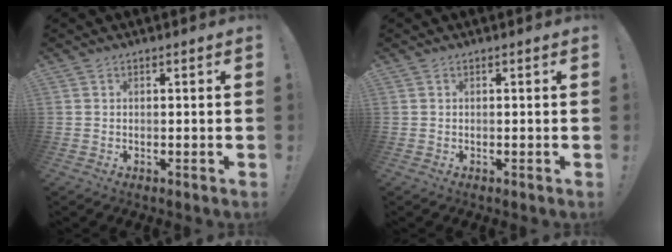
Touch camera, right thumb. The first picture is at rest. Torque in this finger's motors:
{"motor_torque": [-0.08, 0.07, -0.07, 0.07, 0.00]}